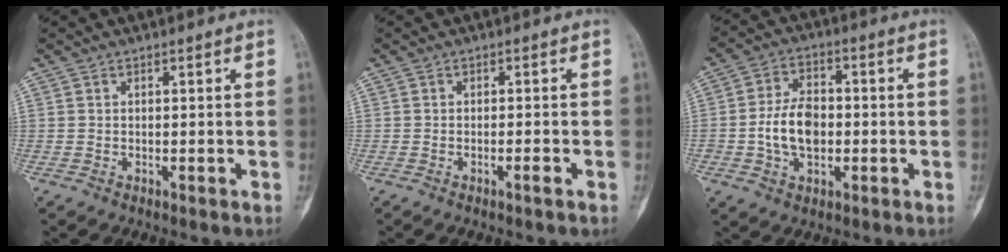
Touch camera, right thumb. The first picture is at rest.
{"total": 1.3, "force": [-0.7, 0.1, 1.1], "torque": [-0.022, 0.004, -0.011]}
{"total": 9.4, "force": [-1.2, 6.2, 7.0], "torque": [-0.111, 0.015, -0.023]}